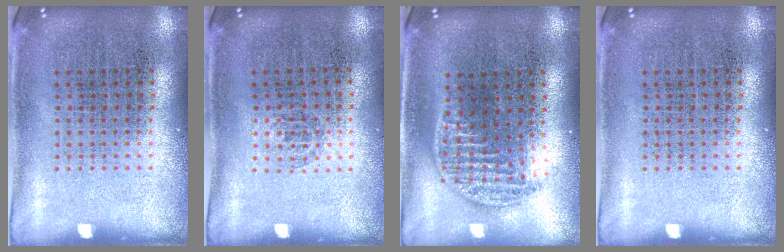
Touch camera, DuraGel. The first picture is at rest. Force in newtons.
{"total": 0.5, "press": 0.3, "slide": 0.4}
{"total": 1.3, "press": 1.1, "slide": 0.5}
{"total": 0.0}